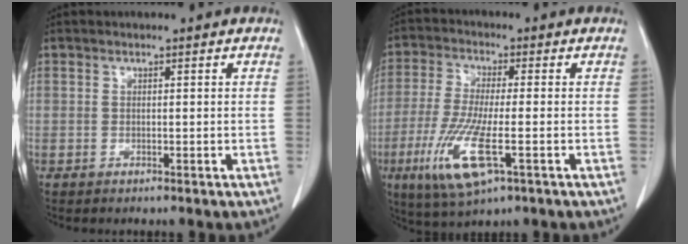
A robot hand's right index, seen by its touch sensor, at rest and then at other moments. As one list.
[{"total": 11.1, "force": [-4.1, 1.8, 10.2], "torque": [-0.217, -0.026, -0.075]}]